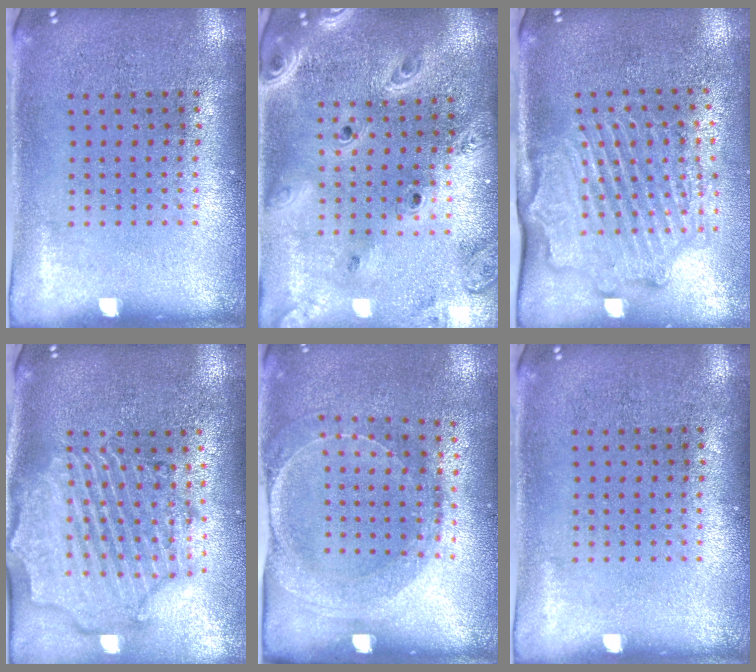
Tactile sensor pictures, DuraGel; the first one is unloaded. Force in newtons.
{"total": 2.9, "press": 2.5, "slide": 1.6}
{"total": 2.2, "press": 2.2, "slide": 0.2}
{"total": 2.8, "press": 2.5, "slide": 1.3}
{"total": 1.5, "press": 1.4, "slide": 0.4}
{"total": 0.0}